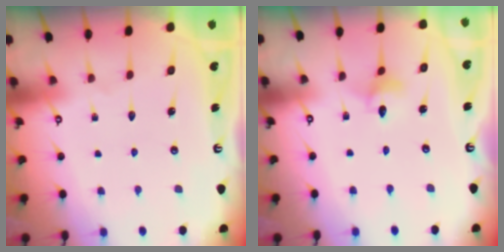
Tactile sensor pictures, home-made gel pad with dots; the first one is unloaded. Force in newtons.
{"total": 3.6, "press": 3.5, "slide": 0.4}